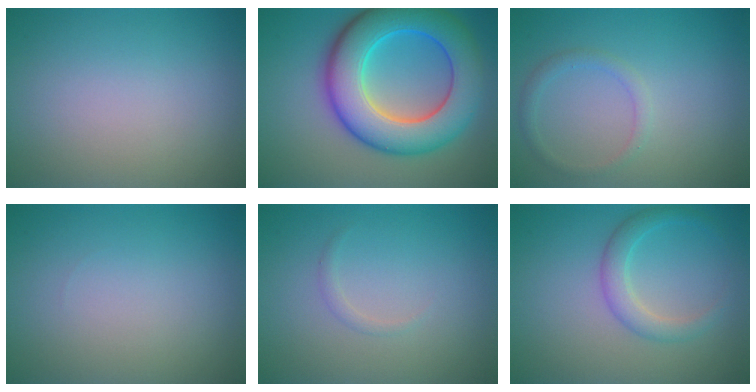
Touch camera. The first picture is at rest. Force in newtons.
{"total": 11.0, "press": 11.0, "slide": 0.2}
{"total": 1.4, "press": 1.4, "slide": 0.1}
{"total": 0.0}
{"total": 0.7, "press": 0.7, "slide": 0.1}
{"total": 2.5, "press": 2.5, "slide": 0.0}